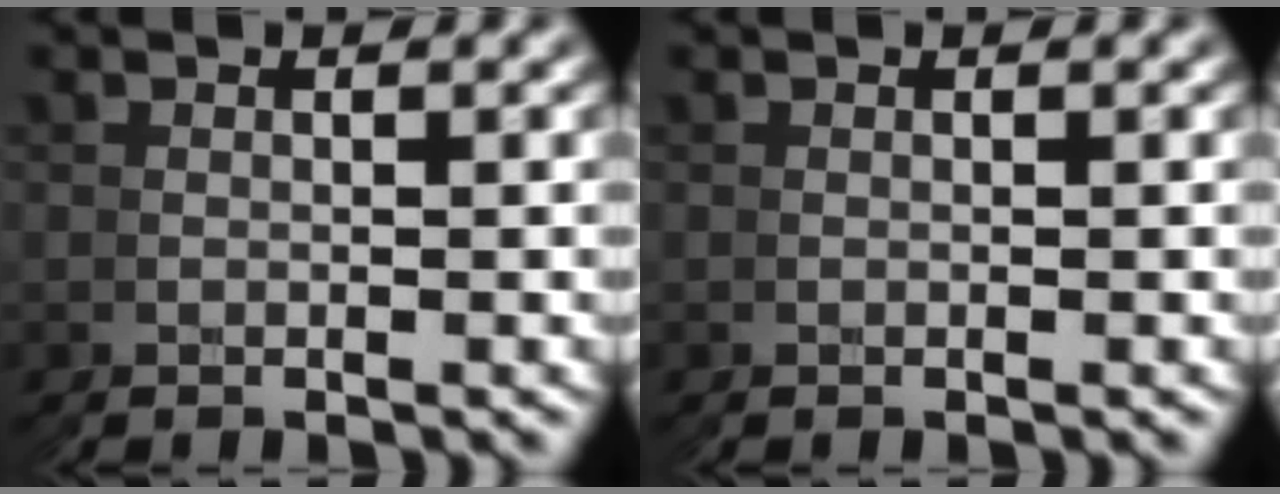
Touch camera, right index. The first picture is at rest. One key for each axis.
{"total": 0.0}